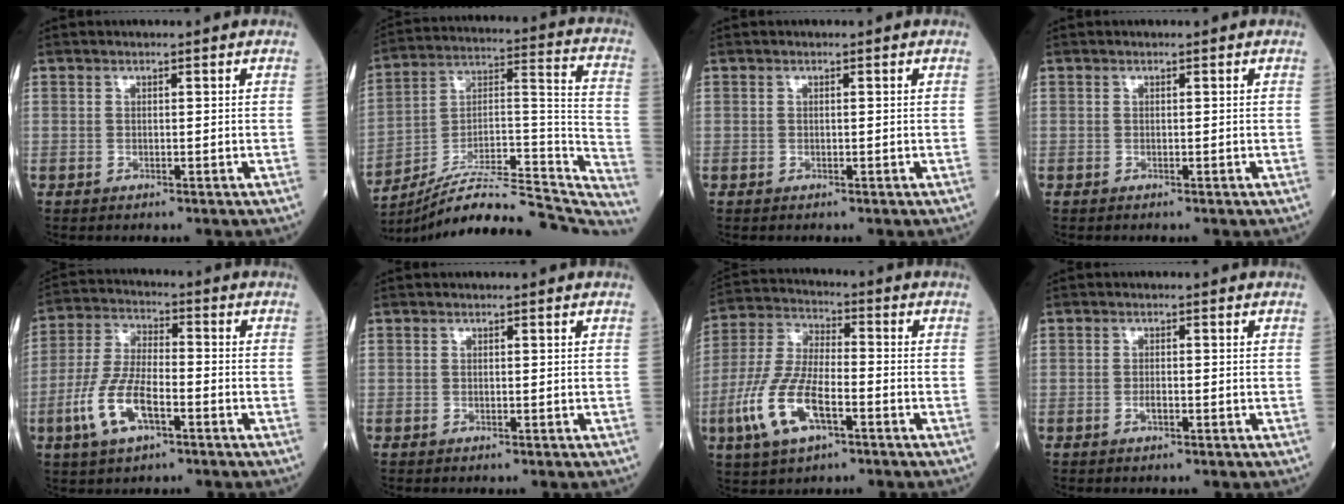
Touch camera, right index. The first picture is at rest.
{"total": 28.7, "force": [-26.6, 3.3, 10.4], "torque": [-0.110, 0.025, -0.390]}
{"total": 0.0}
{"total": 0.0}
{"total": 9.9, "force": [-3.9, 3.5, 8.4], "torque": [-0.185, 0.000, -0.074]}
{"total": 0.0}
{"total": 12.3, "force": [-4.7, 4.5, 10.5], "torque": [-0.232, -0.002, -0.089]}
{"total": 1.0, "force": [-0.4, 0.3, 0.9], "torque": [-0.017, 0.001, -0.007]}